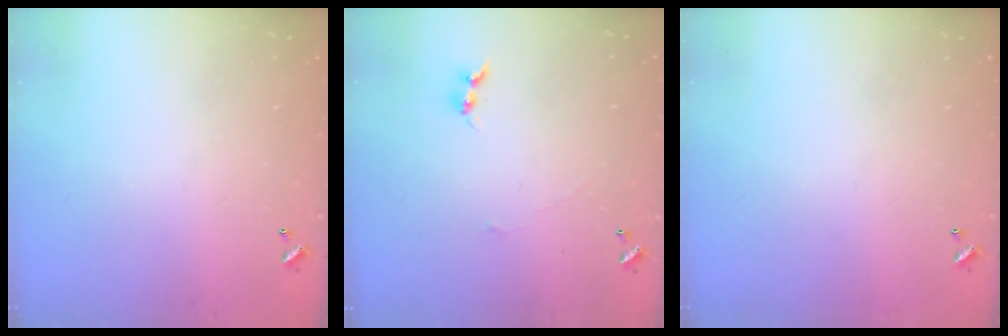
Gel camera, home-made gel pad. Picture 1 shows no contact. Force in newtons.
{"total": 1.4, "press": 1.3, "slide": 0.4}
{"total": 0.0}